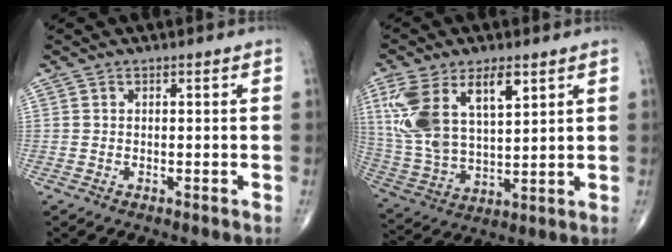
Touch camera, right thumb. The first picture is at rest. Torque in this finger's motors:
{"motor_torque": [0.73, 3.33, 1.58, 1.19, 0.19]}